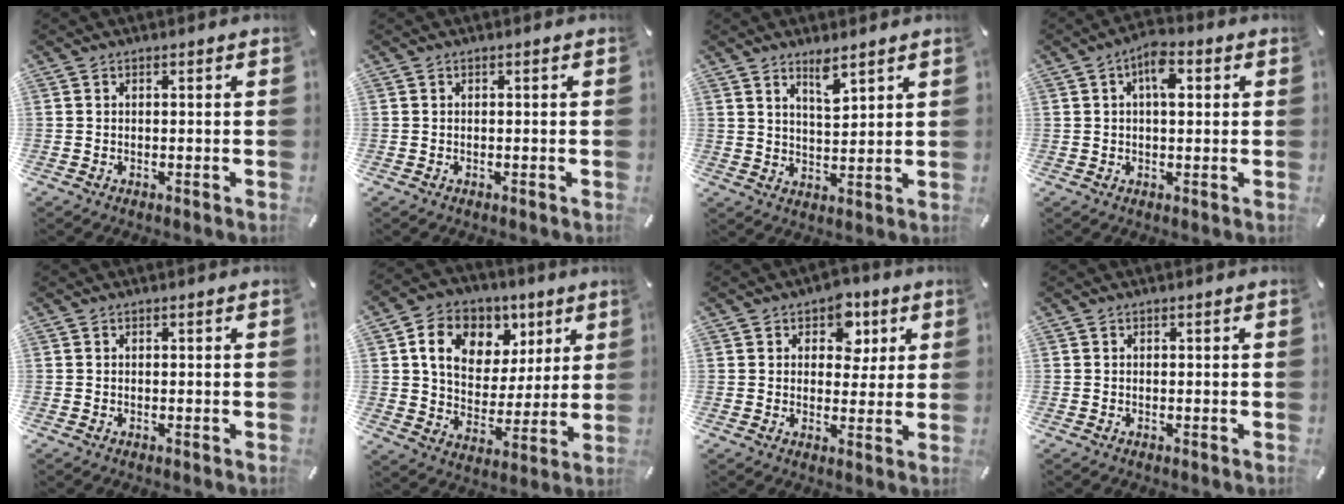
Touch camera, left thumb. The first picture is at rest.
{"total": 0.0}
{"total": 5.1, "force": [4.2, 1.2, 2.5], "torque": [-0.035, -0.030, 0.071]}
{"total": 6.3, "force": [1.7, 3.2, 5.2], "torque": [-0.072, 0.000, 0.022]}
{"total": 0.0}
{"total": 13.4, "force": [6.3, 10.3, 5.8], "torque": [-0.093, -0.024, 0.115]}
{"total": 8.1, "force": [3.2, 6.2, 4.0], "torque": [-0.040, -0.006, 0.050]}
{"total": 0.0}